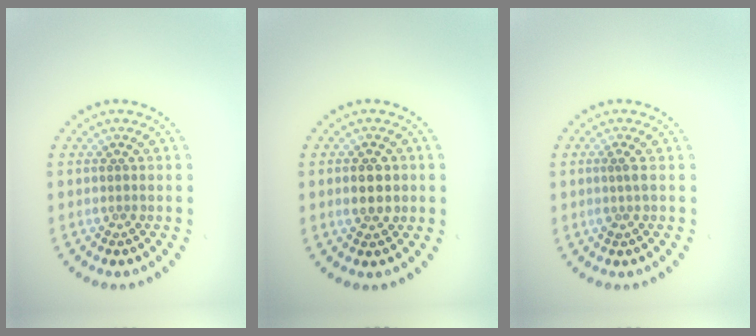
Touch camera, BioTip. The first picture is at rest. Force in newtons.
{"total": 2.2, "press": 2.2, "slide": 0.2}
{"total": 1.0, "press": 0.8, "slide": 0.6}